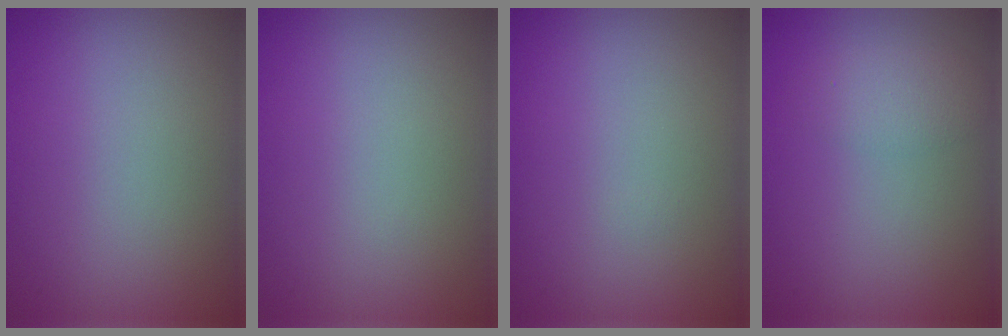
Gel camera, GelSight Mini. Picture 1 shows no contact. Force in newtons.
{"total": 0.0}
{"total": 0.0}
{"total": 1.8, "press": 1.8, "slide": 0.1}